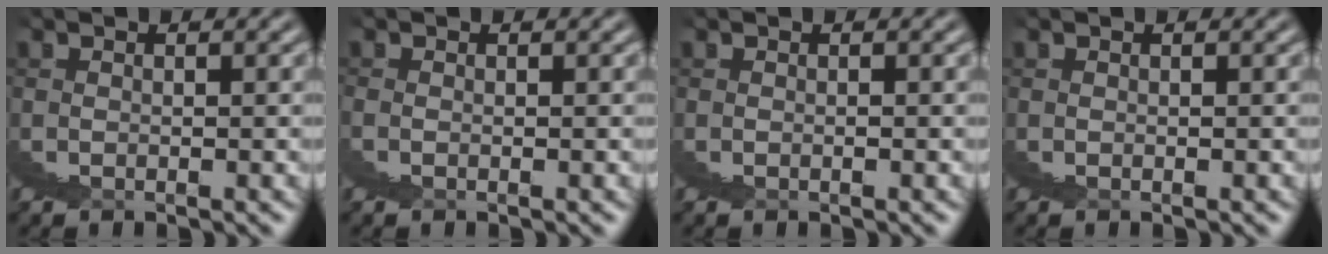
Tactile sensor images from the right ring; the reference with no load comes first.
{"total": 1.0, "force": [-0.4, -0.6, -0.7], "torque": [0.012, 0.000, -0.006]}
{"total": 0.0}
{"total": 0.0}